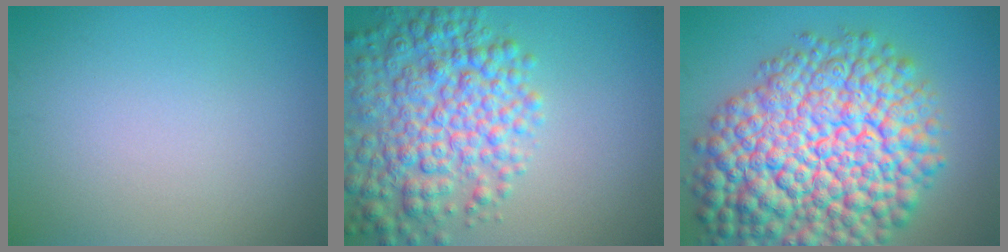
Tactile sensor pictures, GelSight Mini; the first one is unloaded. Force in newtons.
{"total": 8.1, "press": 8.1, "slide": 0.3}
{"total": 16.1, "press": 16.1, "slide": 0.6}